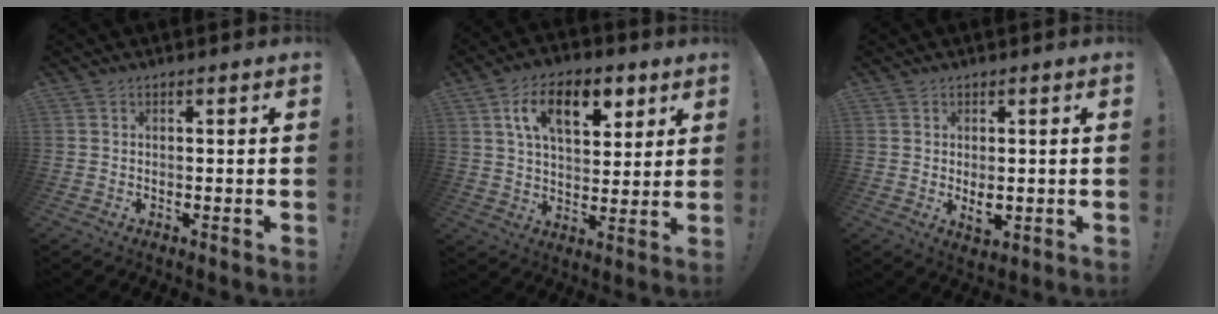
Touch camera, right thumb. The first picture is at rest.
{"total": 15.3, "force": [6.9, 8.4, 10.8], "torque": [-0.156, -0.014, 0.116]}
{"total": 4.3, "force": [0.0, 2.2, 3.6], "torque": [-0.043, -0.007, 0.000]}